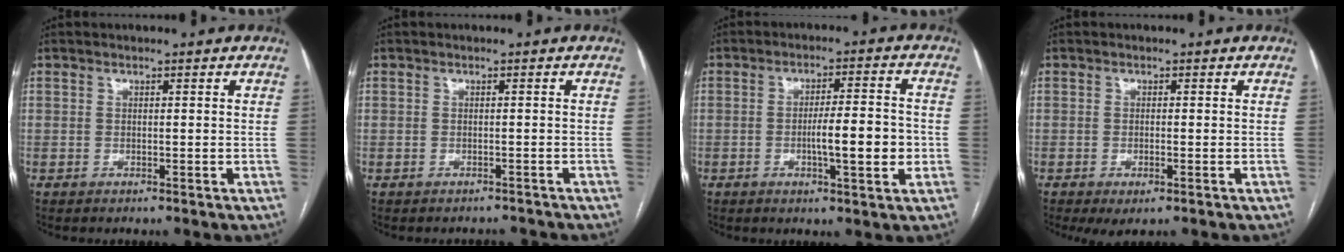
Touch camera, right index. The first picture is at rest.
{"total": 2.6, "force": [-2.3, 1.1, -0.4], "torque": [0.009, 0.005, -0.031]}
{"total": 8.2, "force": [-1.6, 1.1, 7.9], "torque": [-0.125, 0.006, -0.025]}
{"total": 2.8, "force": [-1.2, 0.6, 2.5], "torque": [-0.041, -0.008, -0.013]}